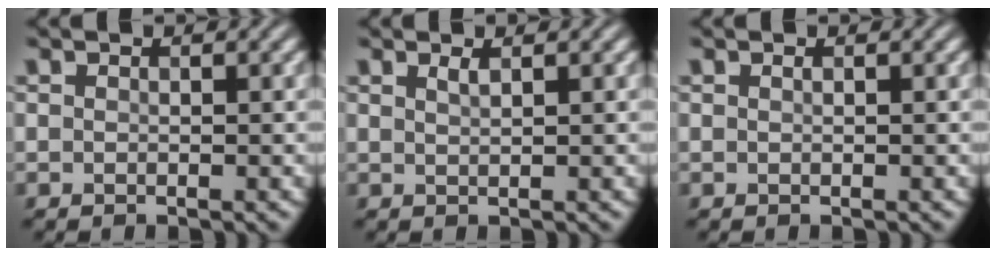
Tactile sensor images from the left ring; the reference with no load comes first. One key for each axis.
{"total": 0.9, "fx": 0.6, "fy": 0.3, "fz": 0.6, "tx": -0.007, "ty": 0.001, "tz": 0.011}
{"total": 0.0}